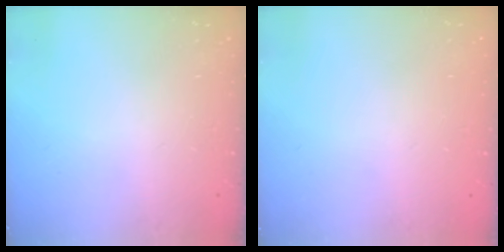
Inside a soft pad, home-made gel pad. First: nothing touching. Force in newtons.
{"total": 0.0}